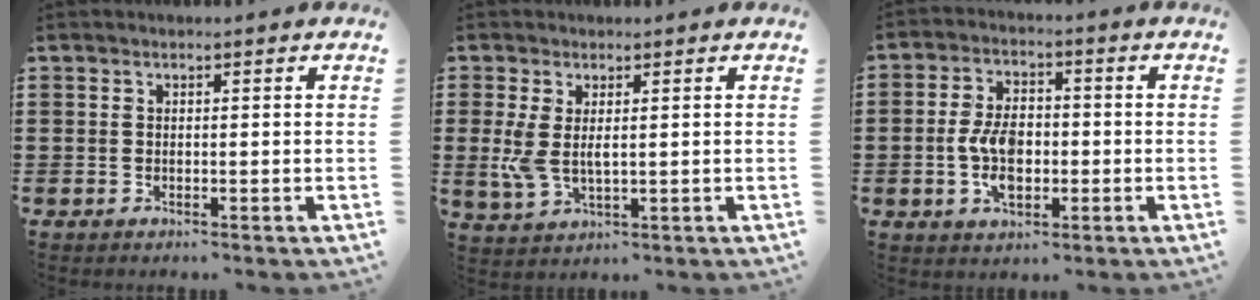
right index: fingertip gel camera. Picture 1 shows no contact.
{"total": 4.6, "force": [0.7, 2.2, 4.0], "torque": [-0.102, -0.004, 0.008]}
{"total": 6.9, "force": [-1.1, 4.0, 5.5], "torque": [-0.112, 0.002, -0.026]}